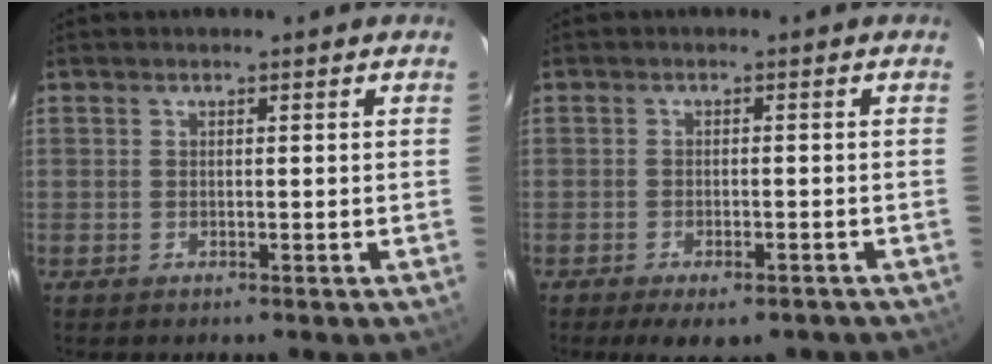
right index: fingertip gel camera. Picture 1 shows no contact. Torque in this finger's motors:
{"motor_torque": [0.88, -0.83, 0.36, 0.08]}